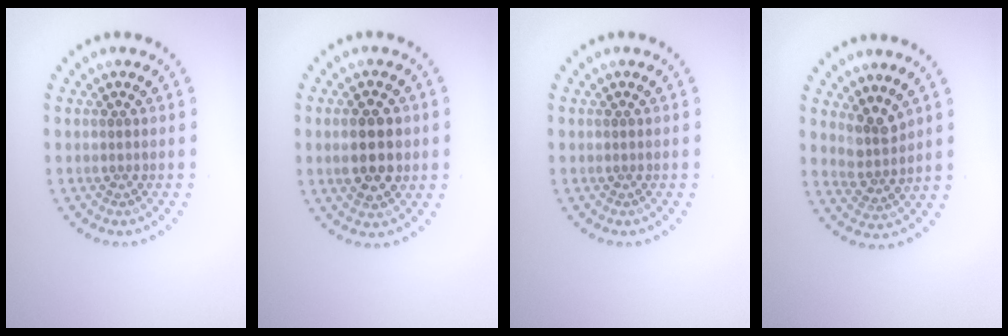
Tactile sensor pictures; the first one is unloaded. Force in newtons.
{"total": 4.5, "press": 4.5, "slide": 0.1}
{"total": 0.0}
{"total": 2.5, "press": 1.9, "slide": 1.6}